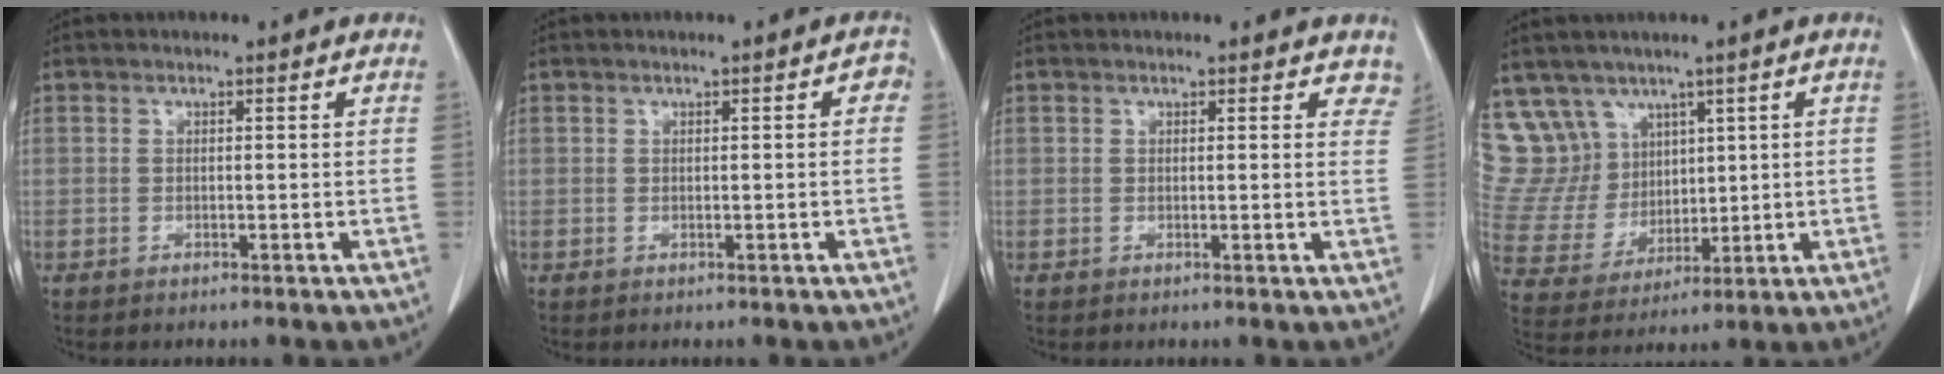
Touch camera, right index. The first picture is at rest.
{"total": 1.4, "force": [0.1, 0.7, 1.2], "torque": [-0.003, 0.005, 0.000]}
{"total": 3.6, "force": [3.2, 1.6, 0.8], "torque": [0.016, -0.007, 0.013]}
{"total": 12.3, "force": [7.9, 9.3, 1.5], "torque": [-0.057, 0.049, 0.185]}